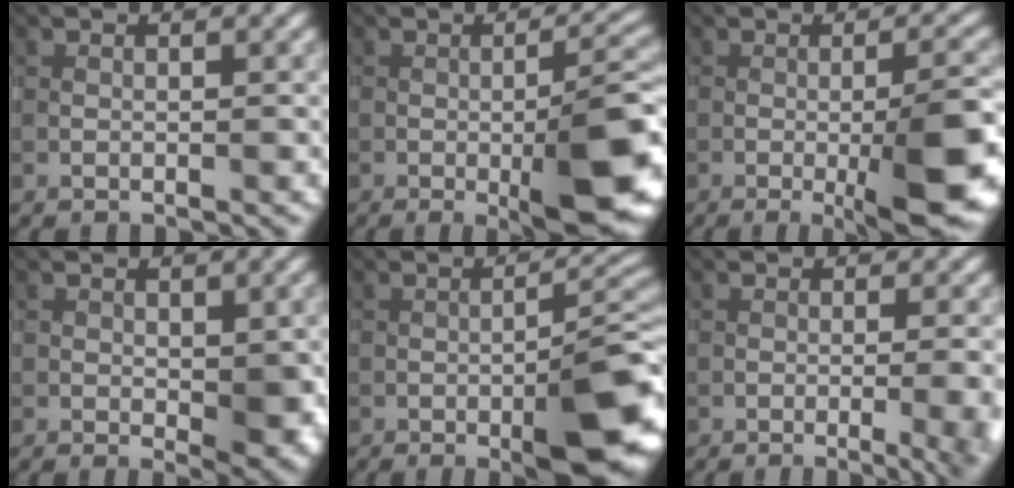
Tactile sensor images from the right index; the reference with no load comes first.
{"total": 9.3, "force": [-2.8, 2.3, 8.6], "torque": [-0.124, -0.001, -0.041]}
{"total": 8.2, "force": [-2.6, 1.7, 7.6], "torque": [-0.112, -0.004, -0.036]}
{"total": 4.4, "force": [-0.6, 2.3, 3.7], "torque": [-0.054, -0.009, -0.005]}
{"total": 7.7, "force": [-3.3, 1.8, 6.8], "torque": [-0.093, 0.004, -0.047]}
{"total": 8.7, "force": [-3.2, 3.9, 7.1], "torque": [-0.043, -0.003, -0.026]}